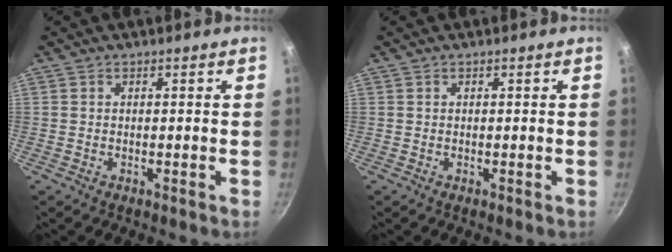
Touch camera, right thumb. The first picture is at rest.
{"total": 0.0}